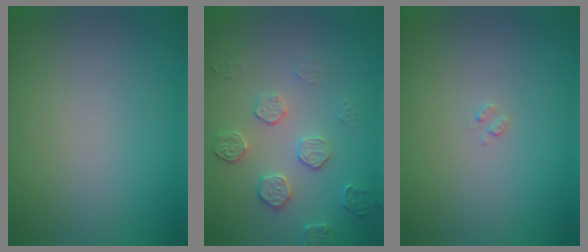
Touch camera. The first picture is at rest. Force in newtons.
{"total": 2.2, "press": 1.8, "slide": 1.2}
{"total": 0.6, "press": 0.6, "slide": 0.2}